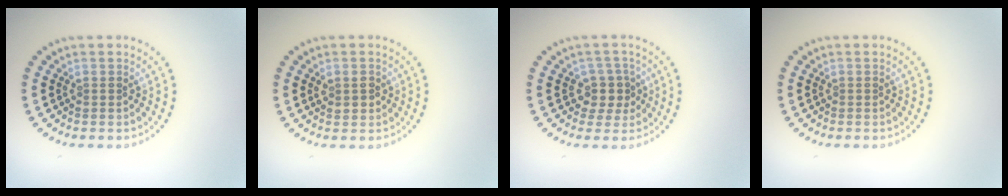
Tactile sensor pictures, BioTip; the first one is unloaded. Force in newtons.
{"total": 1.5, "press": 1.5, "slide": 0.4}
{"total": 2.5, "press": 2.1, "slide": 1.4}
{"total": 0.0}